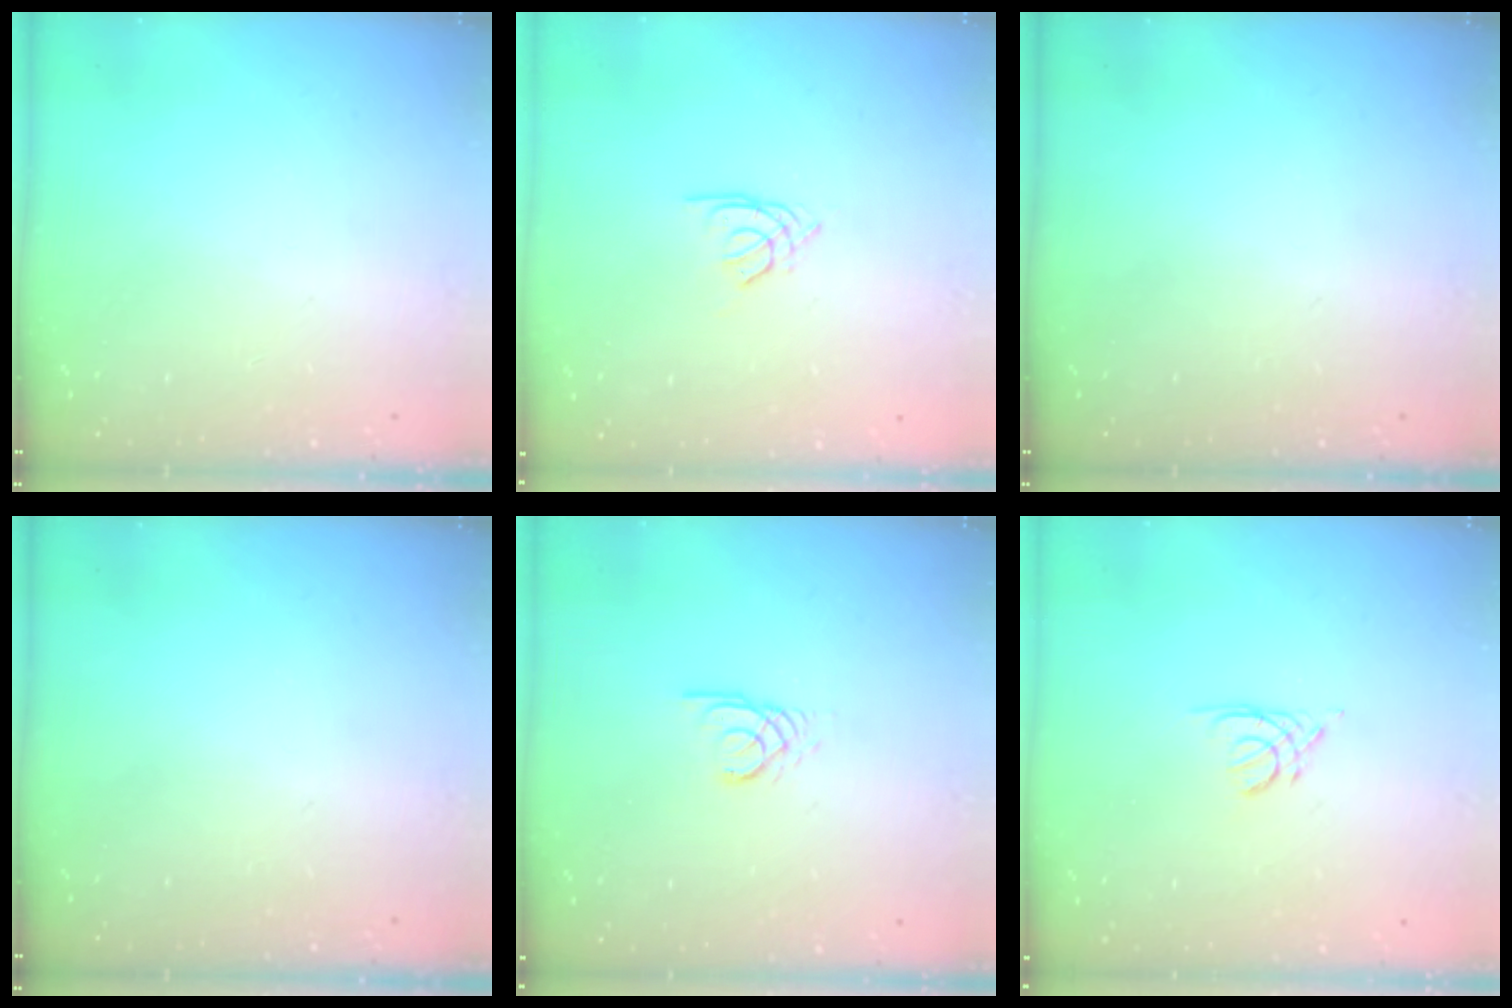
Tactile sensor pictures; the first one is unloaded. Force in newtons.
{"total": 2.3, "press": 2.3, "slide": 0.5}
{"total": 0.0}
{"total": 0.0}
{"total": 2.4, "press": 2.4, "slide": 0.4}
{"total": 2.2, "press": 2.2, "slide": 0.4}